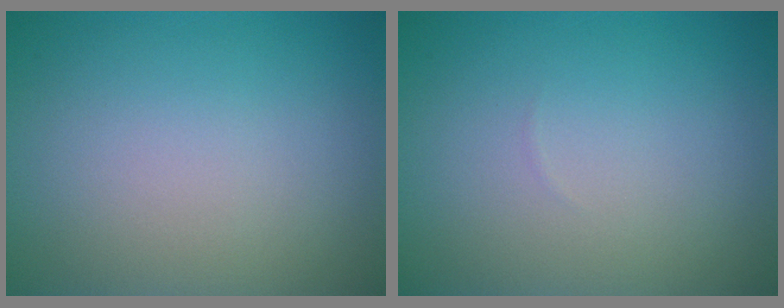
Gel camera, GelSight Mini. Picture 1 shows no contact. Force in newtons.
{"total": 0.0}